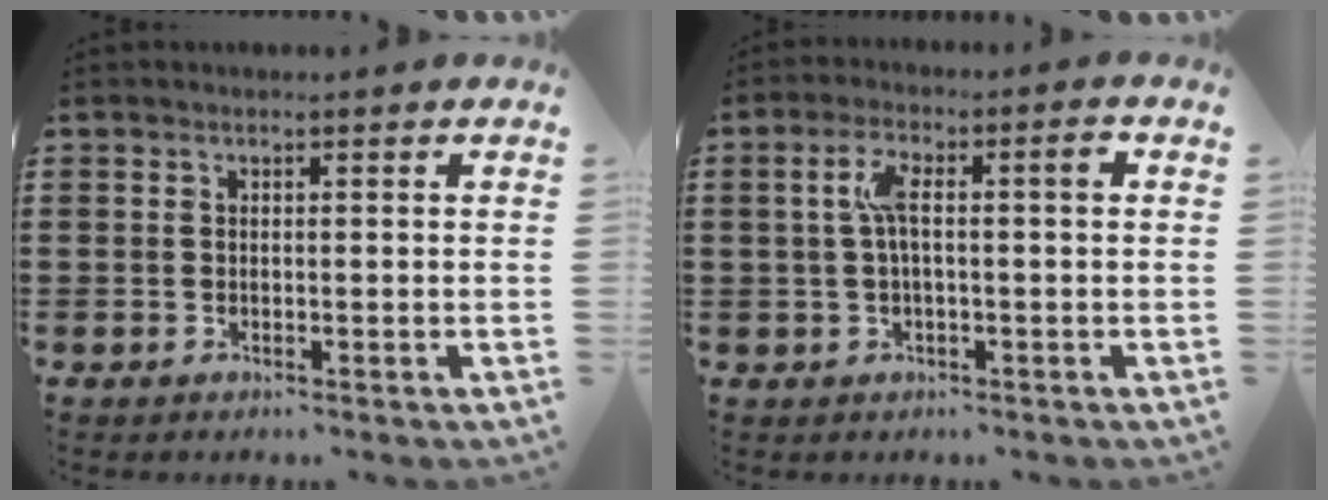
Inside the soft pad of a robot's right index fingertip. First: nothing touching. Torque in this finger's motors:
{"motor_torque": [0.28, -0.12, 0.25, 0.11]}